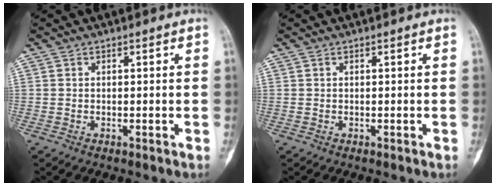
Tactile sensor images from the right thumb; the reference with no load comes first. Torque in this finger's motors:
{"motor_torque": [-0.02, -0.02, 0.05, 0.06, 0.01]}